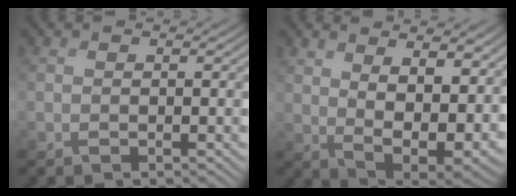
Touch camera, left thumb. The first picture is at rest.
{"total": 12.4, "force": [4.5, 6.5, 9.6], "torque": [-0.165, -0.012, 0.089]}